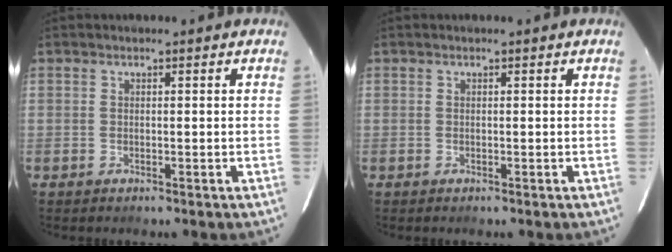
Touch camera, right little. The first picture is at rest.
{"total": 0.0}